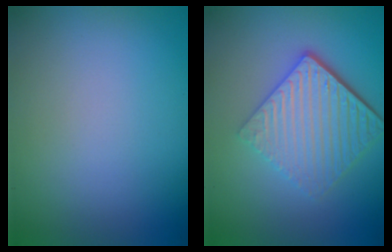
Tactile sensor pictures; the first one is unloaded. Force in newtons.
{"total": 6.2, "press": 4.2, "slide": 4.5}